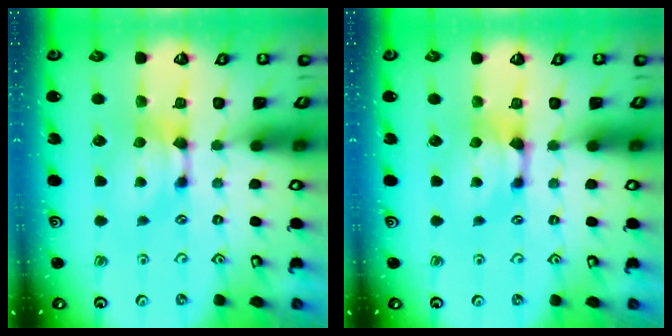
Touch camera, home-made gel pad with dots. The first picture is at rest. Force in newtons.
{"total": 0.7, "press": 0.1, "slide": 0.7}